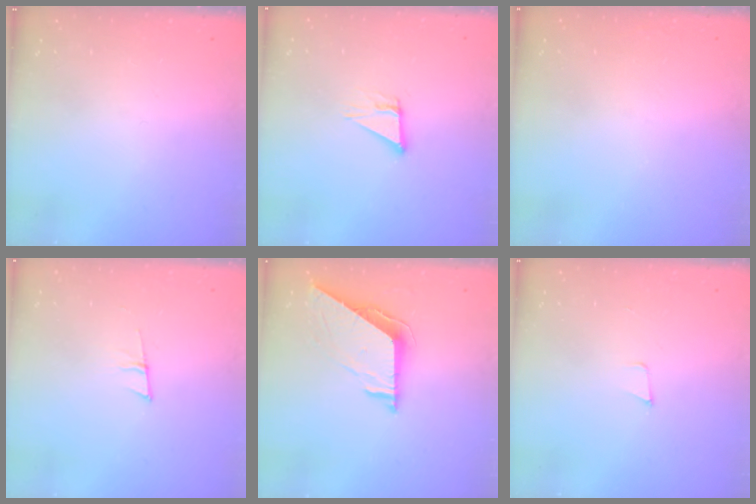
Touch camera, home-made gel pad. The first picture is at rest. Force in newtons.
{"total": 3.8, "press": 3.8, "slide": 0.4}
{"total": 1.6, "press": 1.6, "slide": 0.0}
{"total": 5.6, "press": 5.0, "slide": 2.6}
{"total": 7.6, "press": 7.6, "slide": 0.7}
{"total": 3.4, "press": 2.1, "slide": 2.7}